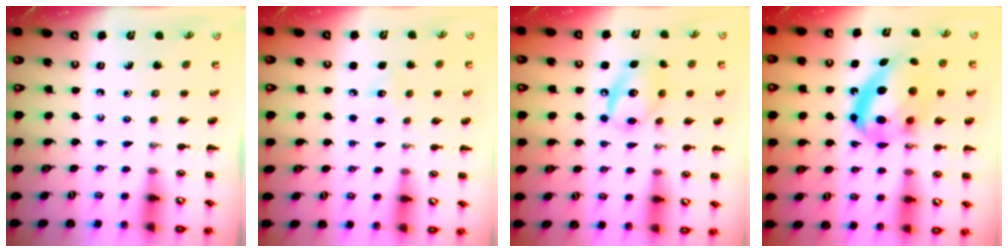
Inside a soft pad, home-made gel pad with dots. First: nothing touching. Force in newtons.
{"total": 5.8, "press": 5.6, "slide": 1.6}
{"total": 11.9, "press": 11.8, "slide": 1.7}
{"total": 18.2, "press": 17.7, "slide": 4.5}